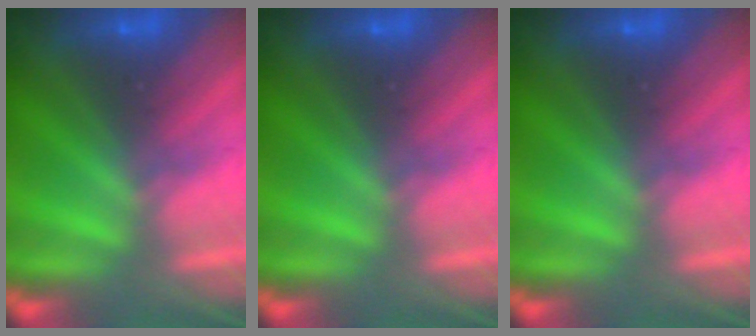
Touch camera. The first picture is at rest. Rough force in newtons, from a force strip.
{"total": 0.0}
{"total": 0.0}